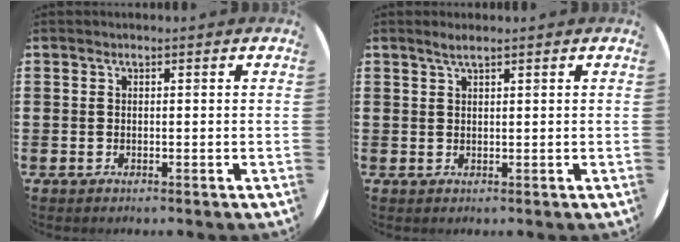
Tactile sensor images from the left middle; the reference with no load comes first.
{"total": 1.4, "force": [1.1, 0.0, 0.9], "torque": [-0.016, 0.003, 0.019]}